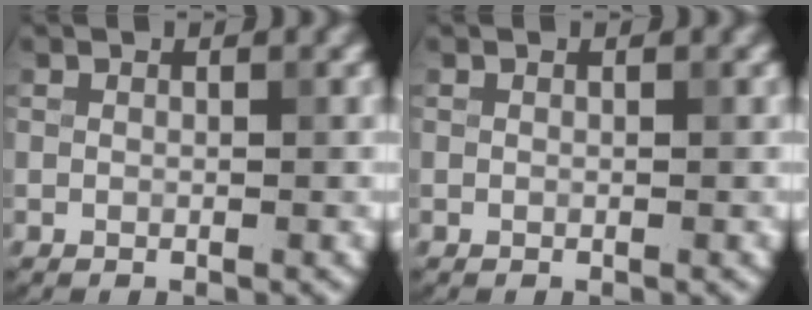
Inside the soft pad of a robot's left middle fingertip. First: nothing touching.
{"total": 0.0}